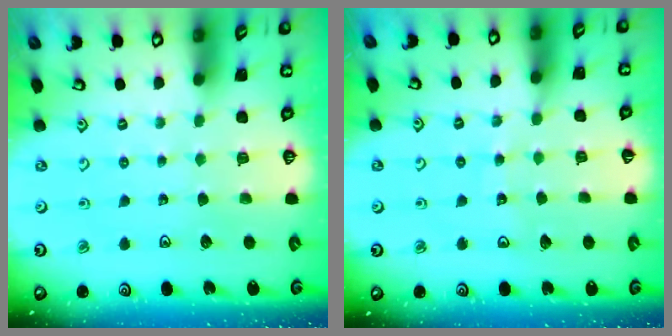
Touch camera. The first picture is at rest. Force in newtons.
{"total": 8.0, "press": 7.9, "slide": 0.9}